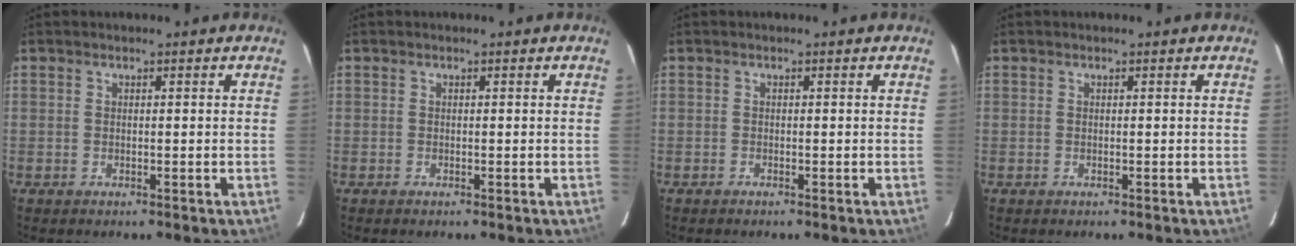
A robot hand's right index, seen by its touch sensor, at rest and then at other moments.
{"total": 0.0}
{"total": 0.0}
{"total": 0.0}